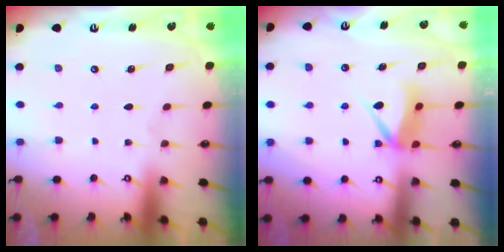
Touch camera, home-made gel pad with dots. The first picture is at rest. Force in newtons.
{"total": 6.7, "press": 6.7, "slide": 0.5}